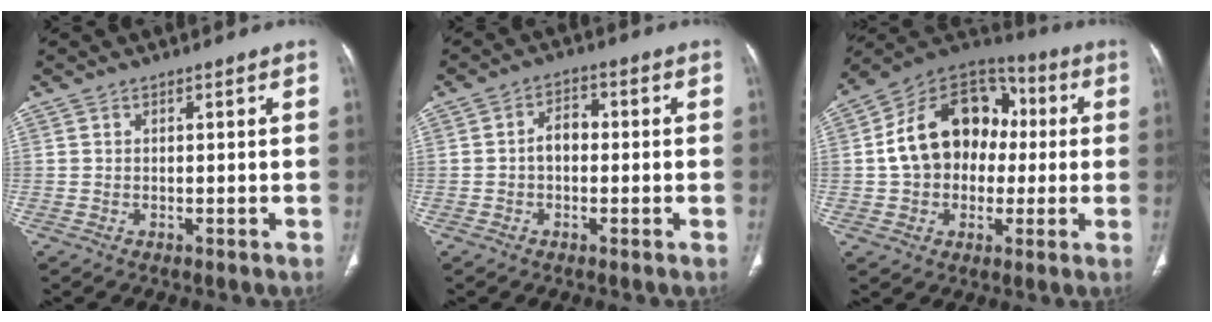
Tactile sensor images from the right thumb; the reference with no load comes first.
{"total": 3.9, "force": [-0.5, 2.7, 2.8], "torque": [-0.035, 0.019, -0.017]}
{"total": 18.5, "force": [0.7, 14.3, 11.8], "torque": [-0.162, 0.041, 0.004]}